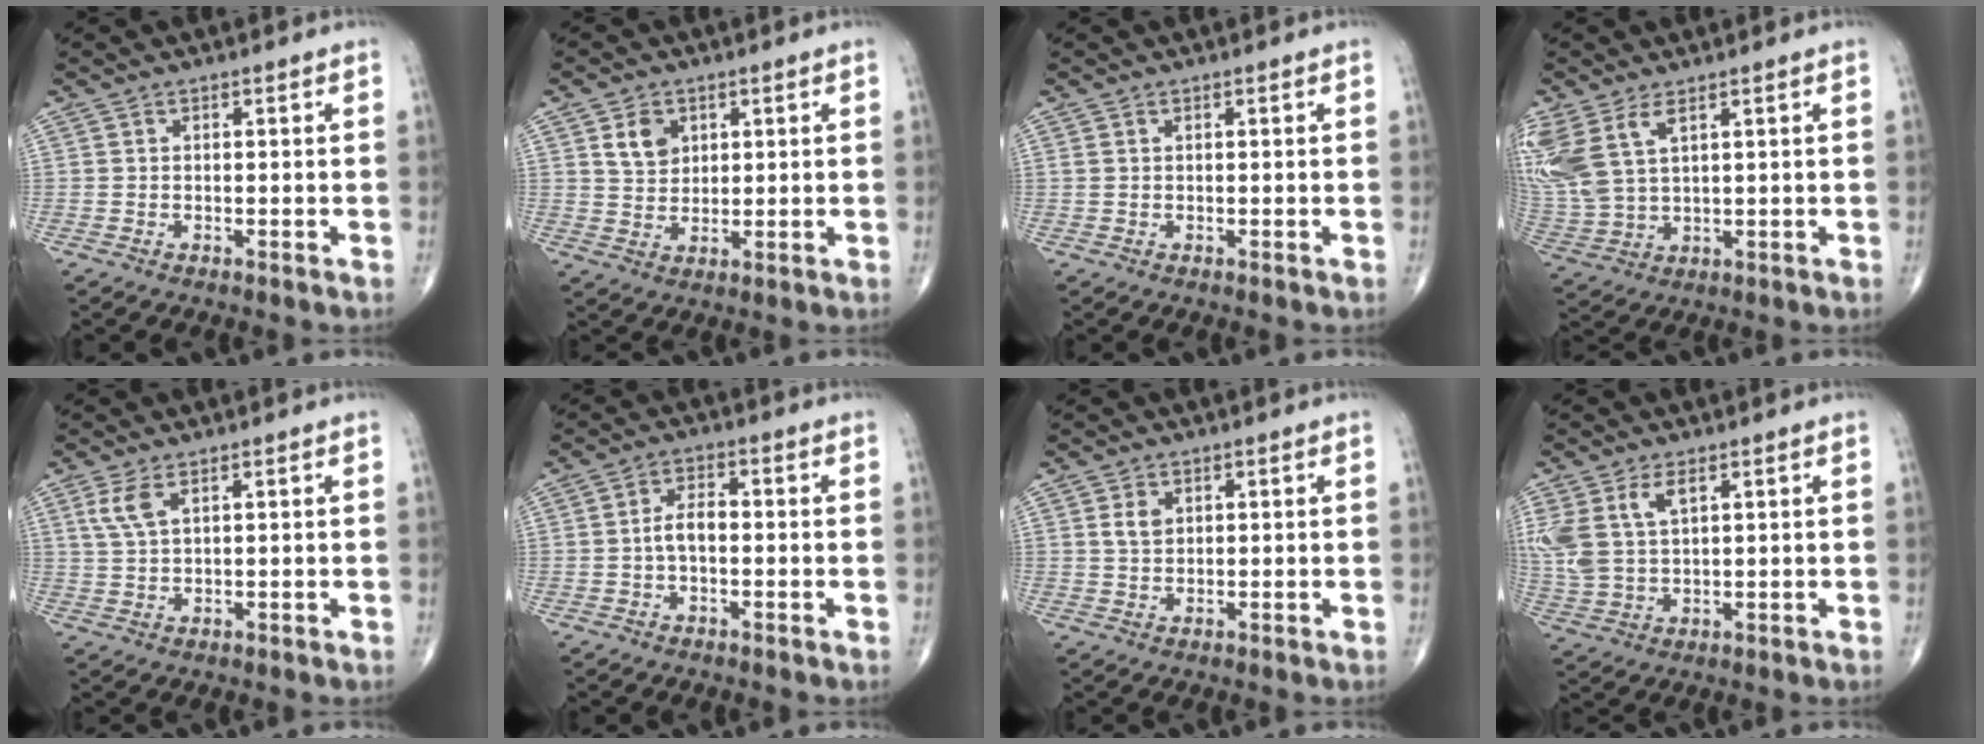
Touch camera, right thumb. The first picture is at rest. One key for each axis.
{"total": 5.1, "fx": 2.2, "fy": 3.8, "fz": 2.6, "tx": -0.028, "ty": -0.015, "tz": 0.042}
{"total": 0.6, "fx": 0.3, "fy": 0.3, "fz": 0.4, "tx": -0.011, "ty": 0.010, "tz": 0.008}
{"total": 13.4, "fx": 5.8, "fy": 7.3, "fz": 9.7, "tx": -0.246, "ty": -0.012, "tz": 0.128}
{"total": 3.7, "fx": 1.8, "fy": 1.4, "fz": 3.0, "tx": -0.072, "ty": 0.003, "tz": 0.045}
{"total": 4.0, "fx": -0.6, "fy": 2.1, "fz": 3.3, "tx": -0.060, "ty": 0.017, "tz": -0.014}
{"total": 2.6, "fx": 0.9, "fy": 1.8, "fz": 1.6, "tx": -0.025, "ty": -0.002, "tz": 0.018}
{"total": 9.4, "fx": 3.7, "fy": 5.1, "fz": 6.9, "tx": -0.162, "ty": 0.002, "tz": 0.082}